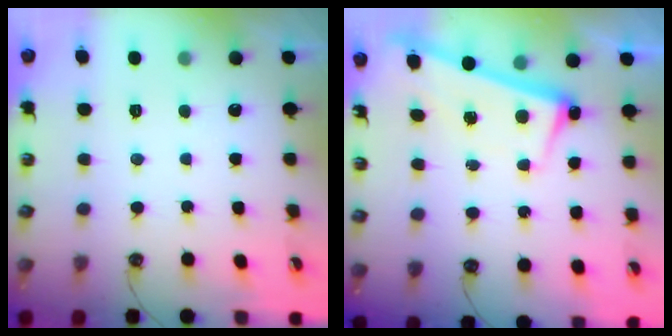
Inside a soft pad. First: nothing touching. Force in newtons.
{"total": 2.5, "press": 2.4, "slide": 0.9}